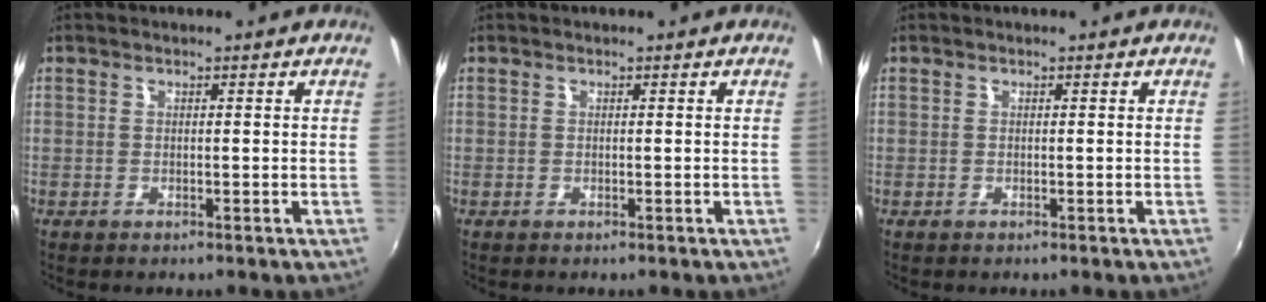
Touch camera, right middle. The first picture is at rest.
{"total": 0.0}
{"total": 0.0}